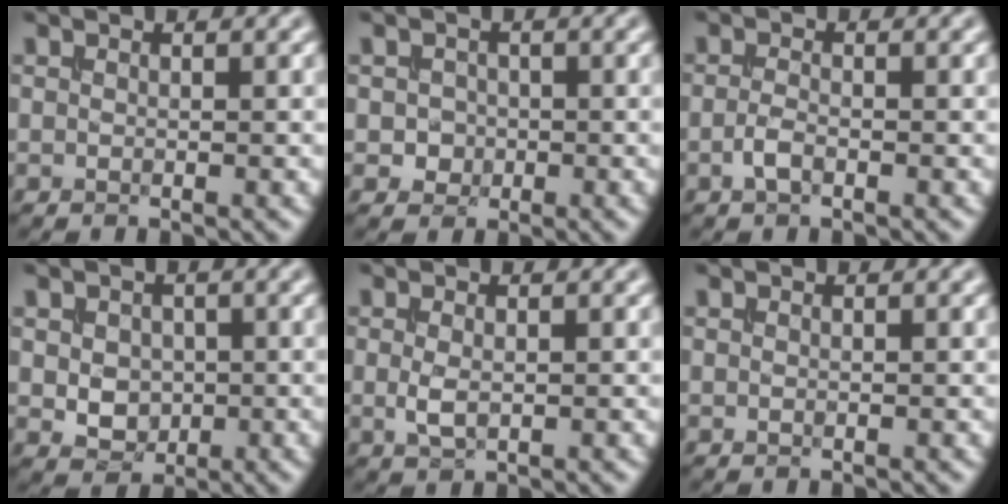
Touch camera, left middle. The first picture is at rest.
{"total": 1.5, "force": [-0.3, 1.4, 0.4], "torque": [0.001, -0.003, -0.006]}
{"total": 1.4, "force": [-0.7, 0.5, 1.1], "torque": [-0.028, 0.001, -0.018]}
{"total": 2.9, "force": [0.0, 2.4, 1.7], "torque": [-0.031, -0.004, 0.001]}
{"total": 1.7, "force": [-0.1, 0.9, 1.4], "torque": [-0.037, -0.001, 0.001]}
{"total": 0.0}